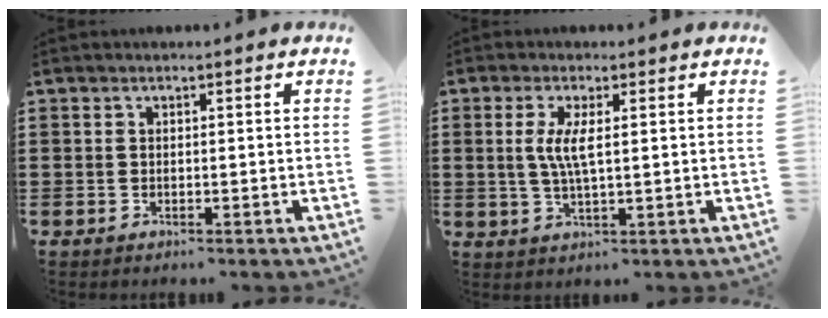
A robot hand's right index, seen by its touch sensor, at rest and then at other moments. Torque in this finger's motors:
{"motor_torque": [0.13, -0.06, 0.33, 0.12]}